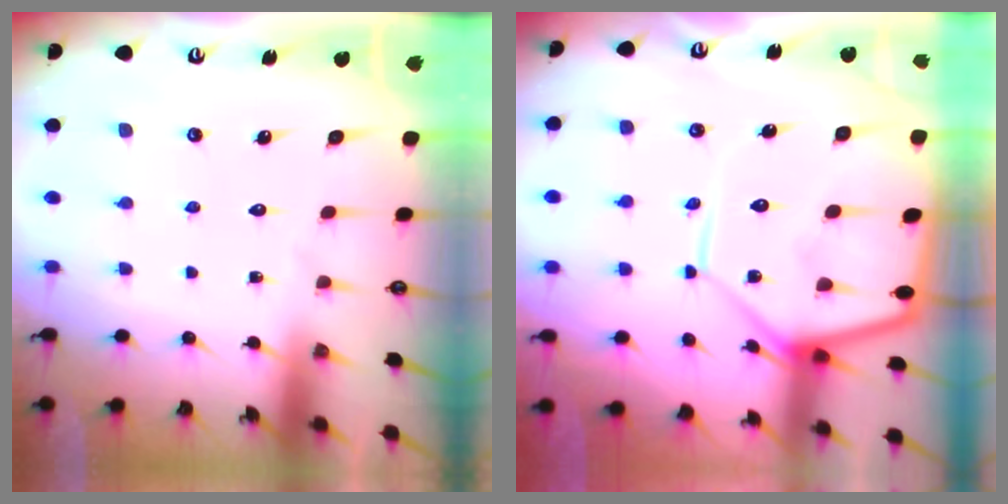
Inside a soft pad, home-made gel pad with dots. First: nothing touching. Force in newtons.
{"total": 12.8, "press": 12.8, "slide": 1.1}